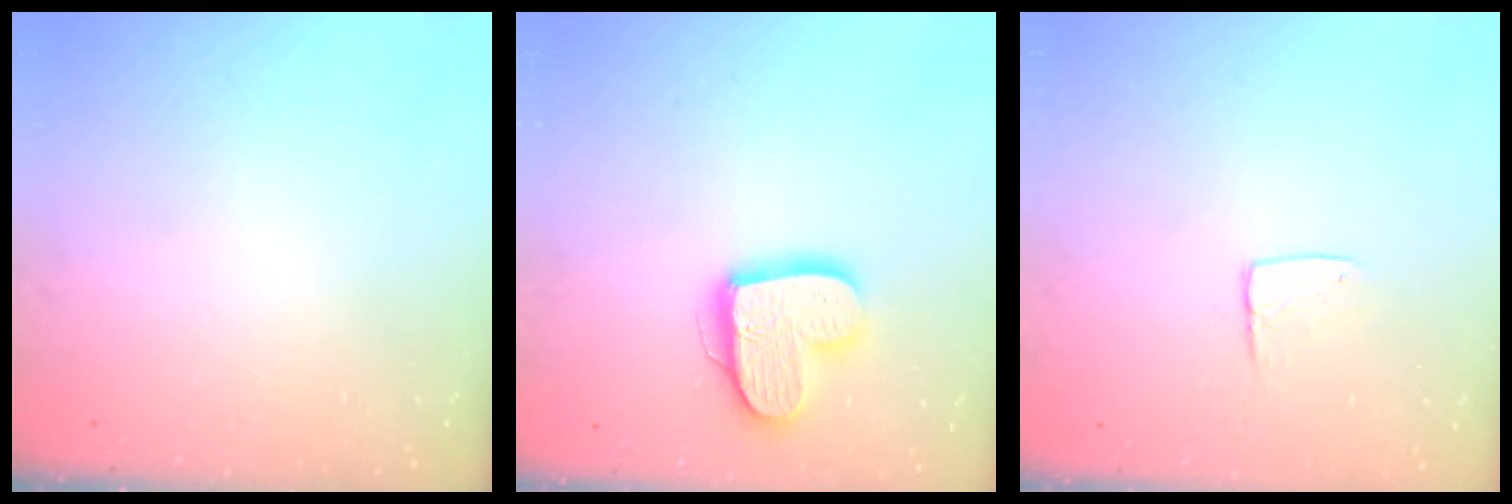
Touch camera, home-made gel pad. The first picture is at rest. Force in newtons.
{"total": 14.6, "press": 14.6, "slide": 1.3}
{"total": 5.9, "press": 5.9, "slide": 0.4}